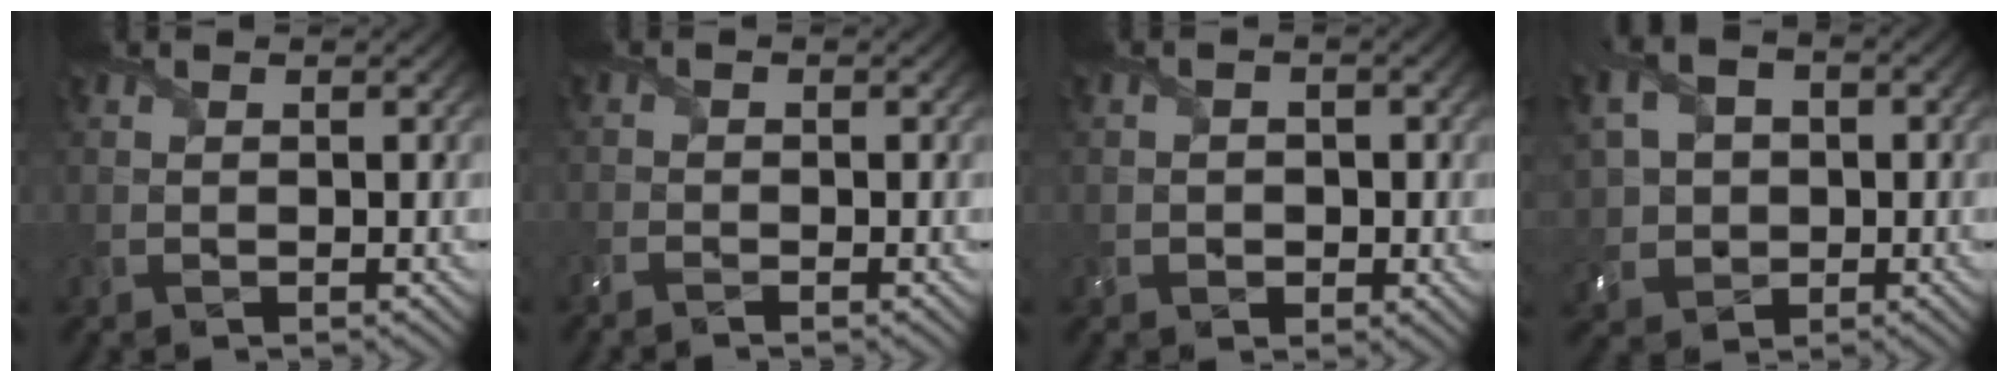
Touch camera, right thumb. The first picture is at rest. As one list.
[{"total": 2.0, "force": [-1.6, 0.7, 1.0], "torque": [-0.026, -0.006, -0.037]}, {"total": 1.8, "force": [-0.8, 1.6, 0.5], "torque": [-0.010, -0.005, -0.013]}, {"total": 7.4, "force": [0.4, 6.2, 3.9], "torque": [-0.119, 0.009, 0.007]}]